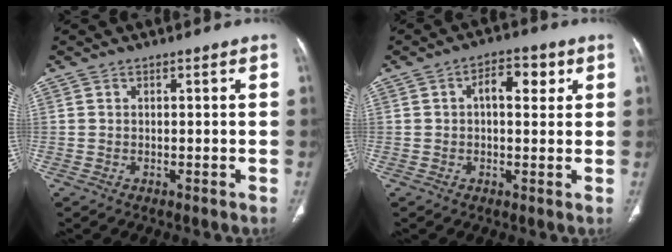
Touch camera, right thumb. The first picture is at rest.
{"total": 6.1, "force": [1.6, 3.4, 4.8], "torque": [-0.052, 0.008, 0.020]}